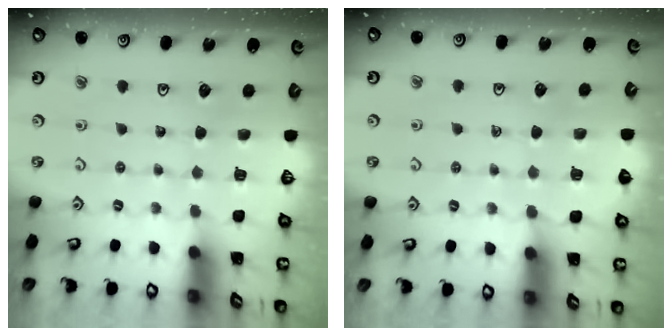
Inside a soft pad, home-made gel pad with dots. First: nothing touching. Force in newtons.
{"total": 3.7, "press": 3.5, "slide": 1.1}